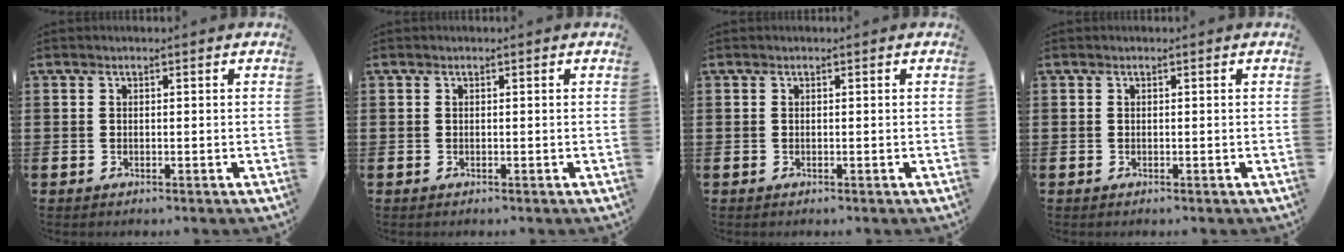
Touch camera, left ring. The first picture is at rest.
{"total": 0.0}
{"total": 0.0}
{"total": 0.0}